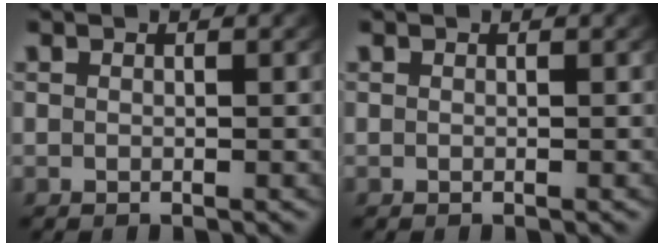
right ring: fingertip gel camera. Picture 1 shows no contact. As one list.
[{"total": 0.0}]